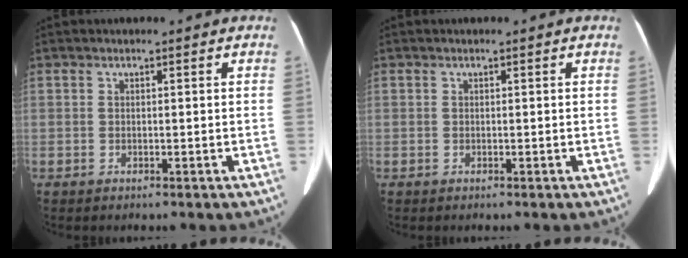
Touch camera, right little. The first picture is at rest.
{"total": 0.0}